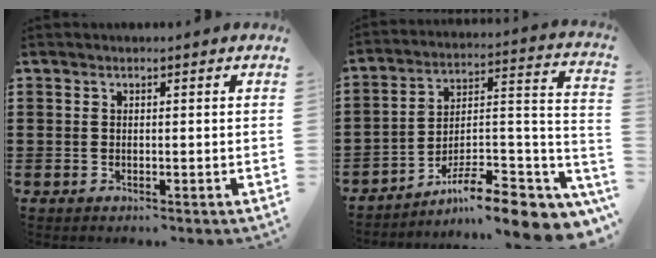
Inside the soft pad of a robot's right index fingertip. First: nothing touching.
{"total": 9.8, "force": [-7.4, 2.3, 6.1], "torque": [-0.090, 0.009, -0.139]}